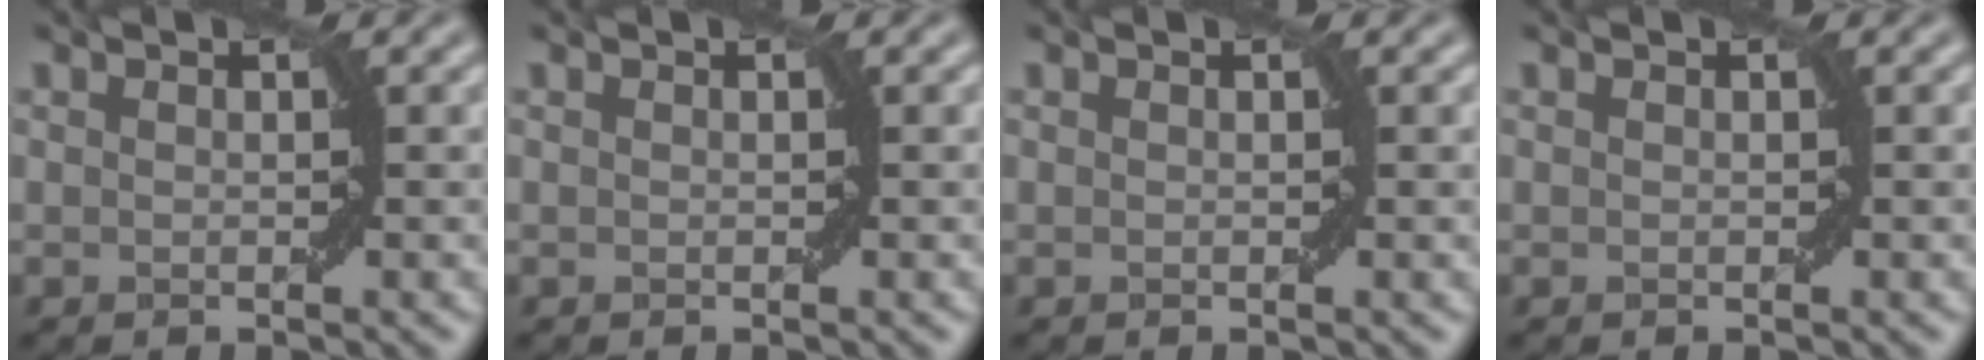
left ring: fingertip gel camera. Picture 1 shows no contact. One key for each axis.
{"total": 0.0}
{"total": 0.0}
{"total": 0.0}